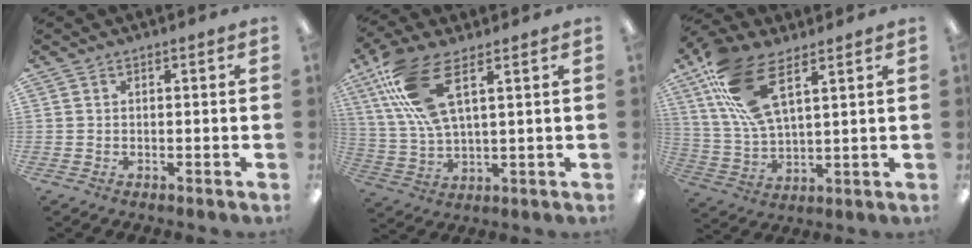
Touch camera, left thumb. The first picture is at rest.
{"total": 13.7, "force": [7.2, 4.9, 10.5], "torque": [-0.233, -0.022, 0.133]}
{"total": 16.3, "force": [9.0, 6.9, 11.7], "torque": [-0.251, -0.021, 0.165]}